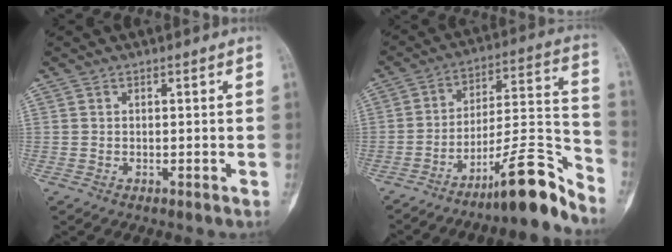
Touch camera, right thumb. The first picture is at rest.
{"total": 15.1, "force": [-11.5, 2.2, 9.5], "torque": [-0.128, 0.115, -0.186]}